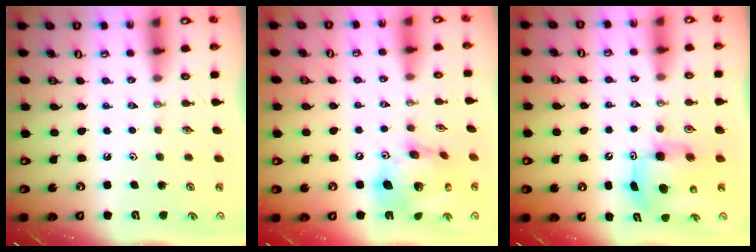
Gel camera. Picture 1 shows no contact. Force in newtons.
{"total": 17.9, "press": 17.7, "slide": 2.1}
{"total": 8.1, "press": 8.0, "slide": 0.6}